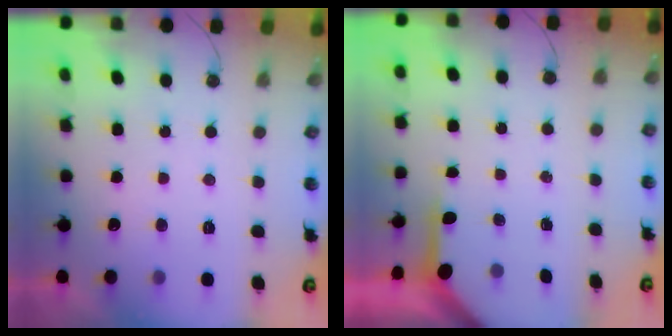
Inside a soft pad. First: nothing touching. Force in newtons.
{"total": 3.4, "press": 3.3, "slide": 0.4}